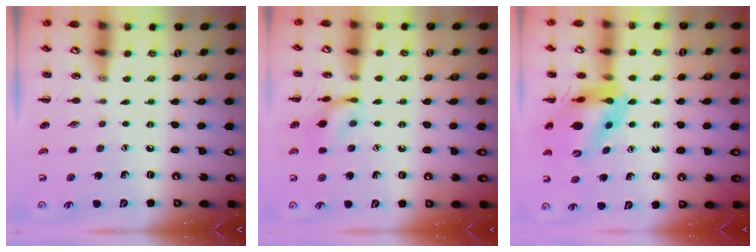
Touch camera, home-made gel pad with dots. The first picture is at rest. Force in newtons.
{"total": 10.5, "press": 10.4, "slide": 0.8}
{"total": 12.8, "press": 12.2, "slide": 3.6}